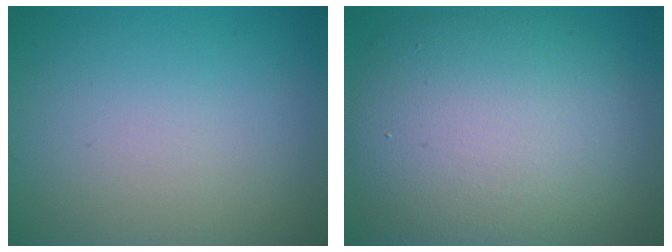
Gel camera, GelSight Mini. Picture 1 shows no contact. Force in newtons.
{"total": 11.8, "press": 11.7, "slide": 0.9}